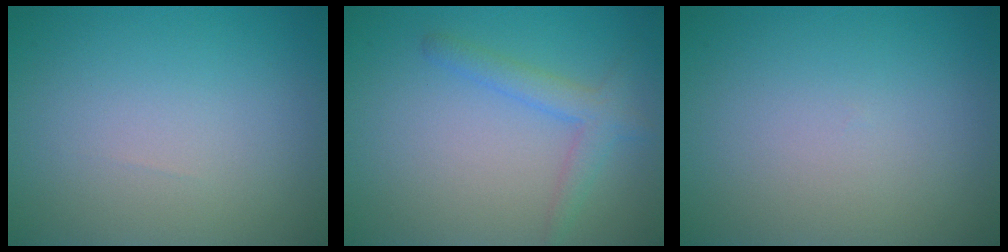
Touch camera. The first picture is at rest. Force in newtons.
{"total": 2.5, "press": 2.5, "slide": 0.1}
{"total": 0.0}